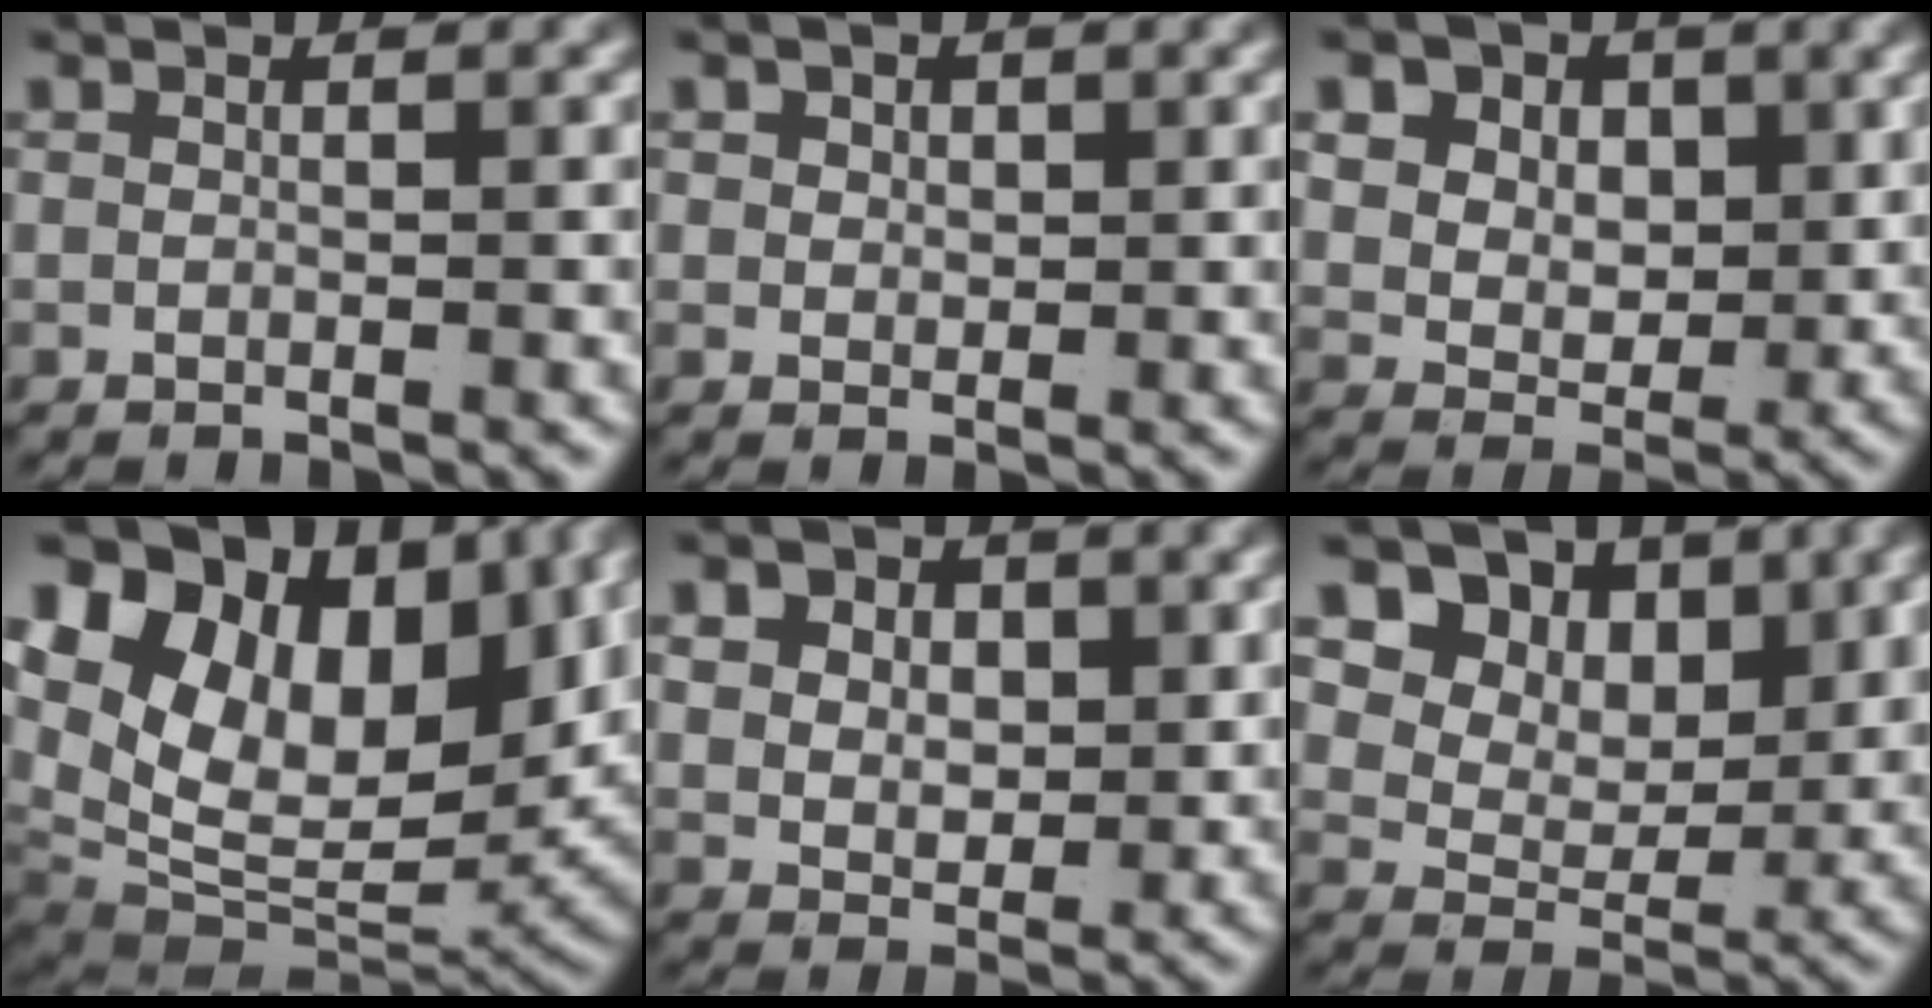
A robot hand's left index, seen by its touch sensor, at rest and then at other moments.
{"total": 1.7, "force": [0.7, 1.3, 0.8], "torque": [-0.017, -0.011, 0.020]}
{"total": 9.1, "force": [2.2, 7.5, 4.6], "torque": [-0.099, -0.019, 0.031]}
{"total": 21.9, "force": [3.6, 15.4, 15.2], "torque": [-0.281, -0.038, 0.064]}
{"total": 5.1, "force": [1.3, 4.0, 2.8], "torque": [-0.062, -0.025, 0.034]}
{"total": 11.2, "force": [4.2, 8.3, 6.1], "torque": [-0.121, -0.006, 0.062]}